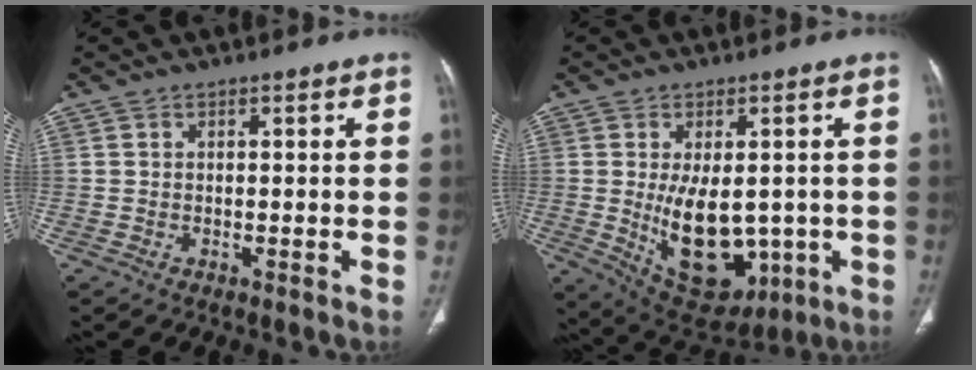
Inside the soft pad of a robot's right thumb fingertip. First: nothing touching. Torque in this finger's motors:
{"motor_torque": [1.79, 1.90, 1.38, 0.05, 0.44]}